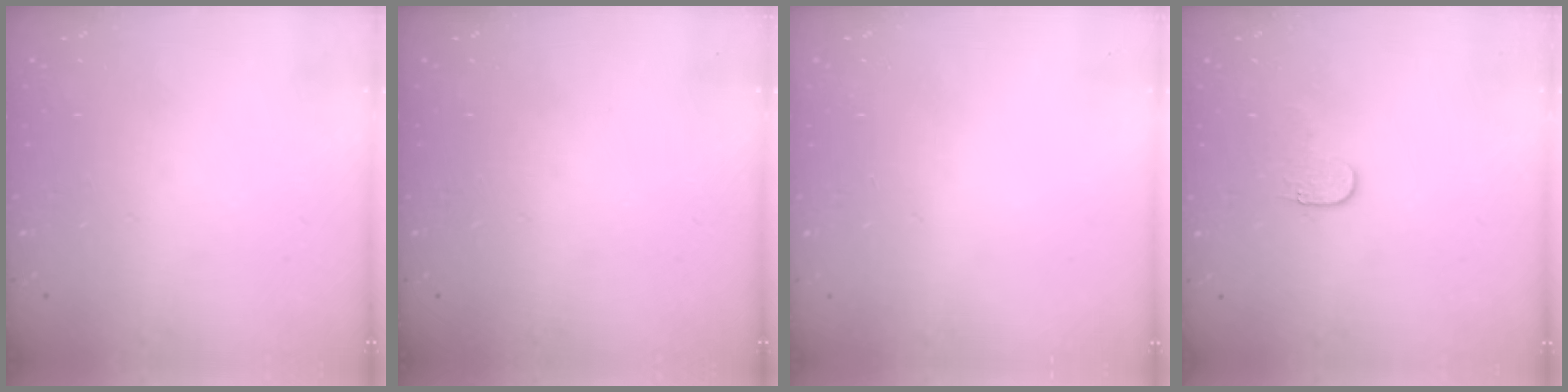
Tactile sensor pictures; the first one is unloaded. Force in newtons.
{"total": 0.0}
{"total": 0.6, "press": 0.6, "slide": 0.2}
{"total": 3.4, "press": 3.4, "slide": 0.4}